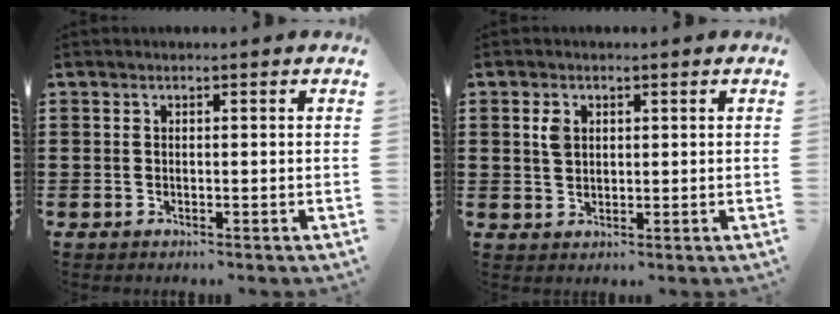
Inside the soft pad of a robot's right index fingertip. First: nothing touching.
{"total": 2.4, "force": [0.8, 1.7, 1.6], "torque": [-0.037, 0.006, 0.014]}